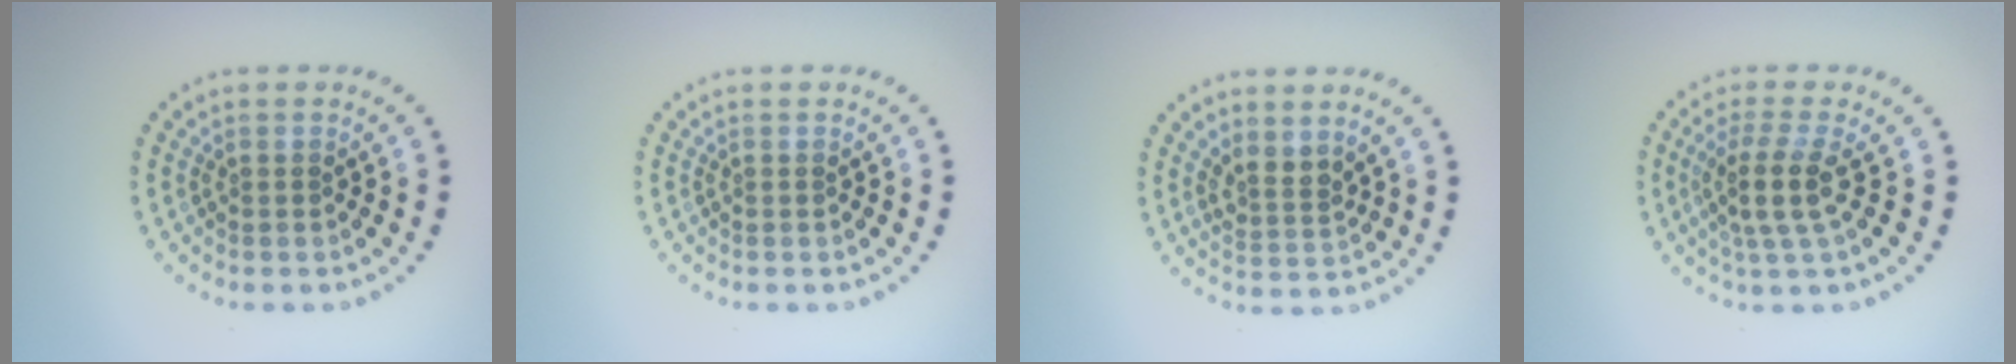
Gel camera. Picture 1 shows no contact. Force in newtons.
{"total": 0.0}
{"total": 2.1, "press": 1.5, "slide": 1.5}
{"total": 3.3, "press": 2.6, "slide": 2.1}